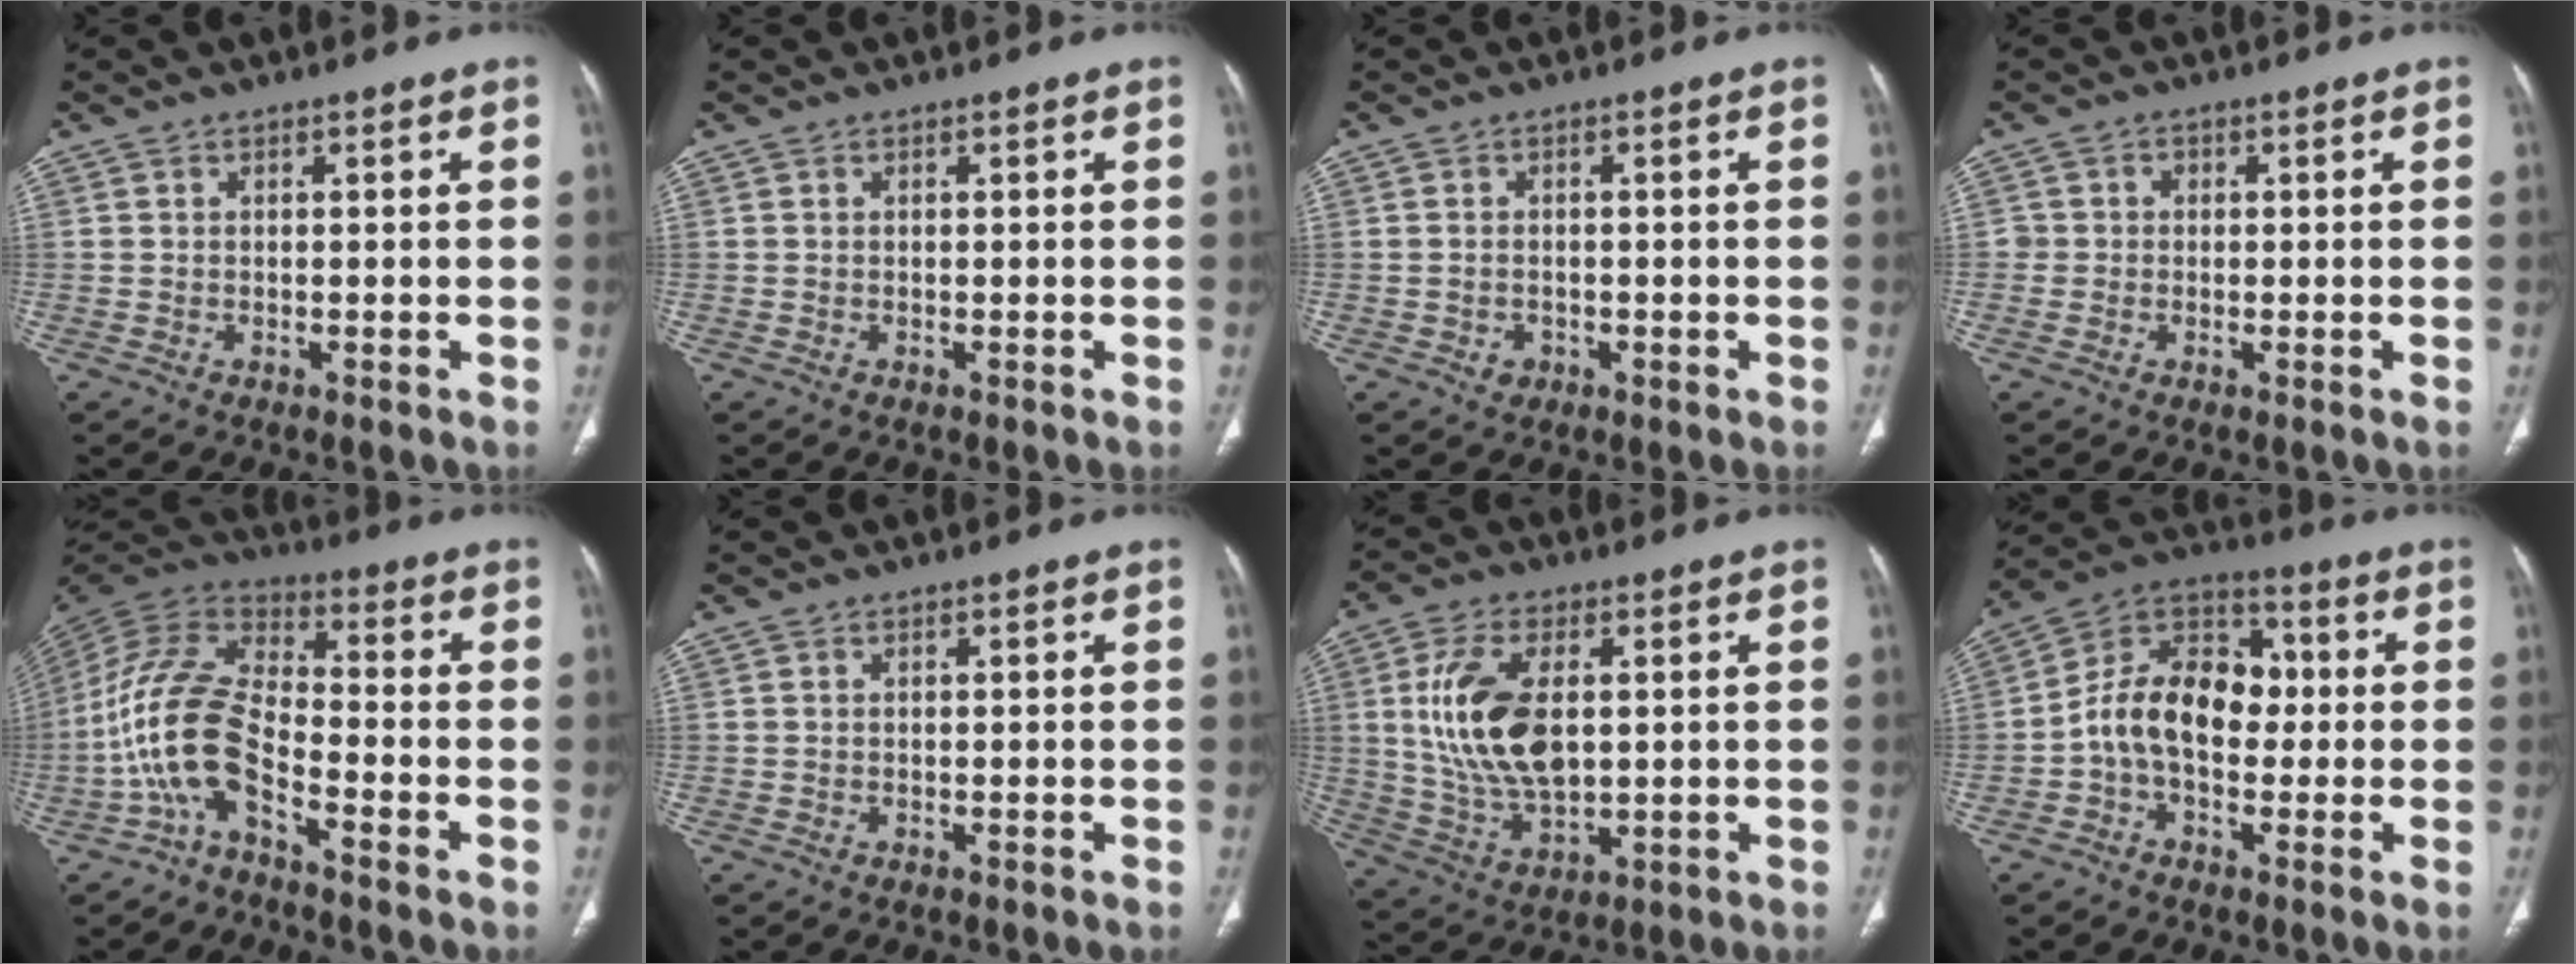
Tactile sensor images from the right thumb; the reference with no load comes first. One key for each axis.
{"total": 0.0}
{"total": 1.9, "fx": -0.6, "fy": 1.7, "fz": 0.7, "tx": -0.005, "ty": 0.005, "tz": -0.003}
{"total": 2.1, "fx": 0.0, "fy": 2.1, "fz": 0.2, "tx": 0.012, "ty": 0.007, "tz": -0.001}
{"total": 13.7, "fx": -5.9, "fy": 6.0, "fz": 10.8, "tx": -0.232, "ty": 0.062, "tz": -0.125}
{"total": 0.0}
{"total": 15.0, "fx": 2.1, "fy": 8.2, "fz": 12.3, "tx": -0.240, "ty": -0.008, "tz": 0.051}
{"total": 14.1, "fx": -1.0, "fy": 9.4, "fz": 10.4, "tx": -0.155, "ty": 0.041, "tz": -0.029}